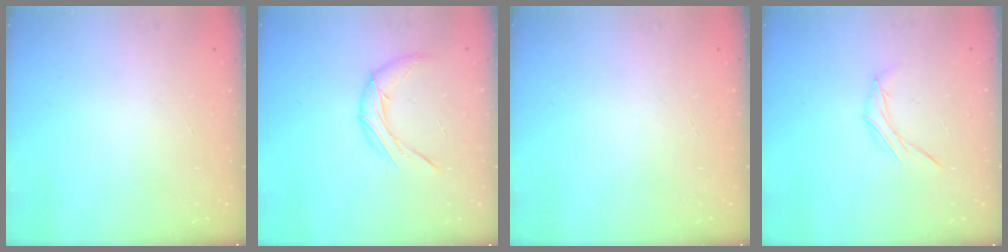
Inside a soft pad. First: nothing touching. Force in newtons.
{"total": 10.5, "press": 10.4, "slide": 1.0}
{"total": 0.0}
{"total": 6.0, "press": 5.9, "slide": 1.0}